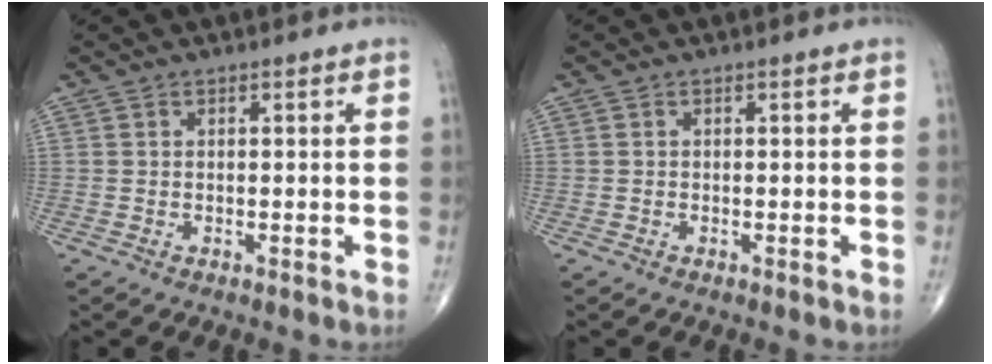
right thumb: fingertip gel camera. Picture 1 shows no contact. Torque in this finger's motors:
{"motor_torque": [-0.02, 0.23, -0.19, -0.06, -0.02]}